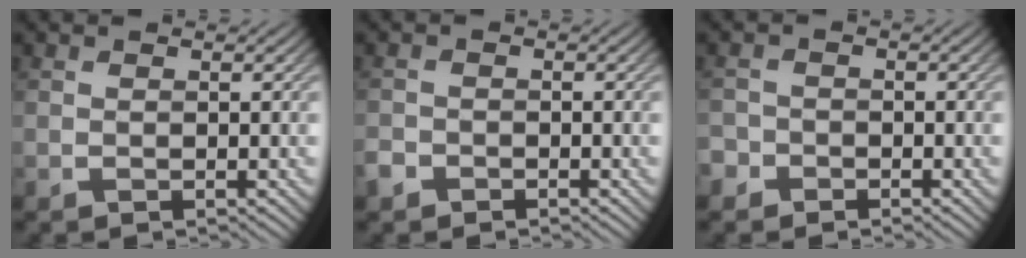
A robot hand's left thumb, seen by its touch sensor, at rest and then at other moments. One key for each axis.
{"total": 1.8, "fx": -1.4, "fy": 1.1, "fz": 0.4, "tx": -0.009, "ty": -0.002, "tz": -0.033}
{"total": 2.0, "fx": -1.3, "fy": 1.6, "fz": 0.1, "tx": 0.005, "ty": 0.000, "tz": -0.031}